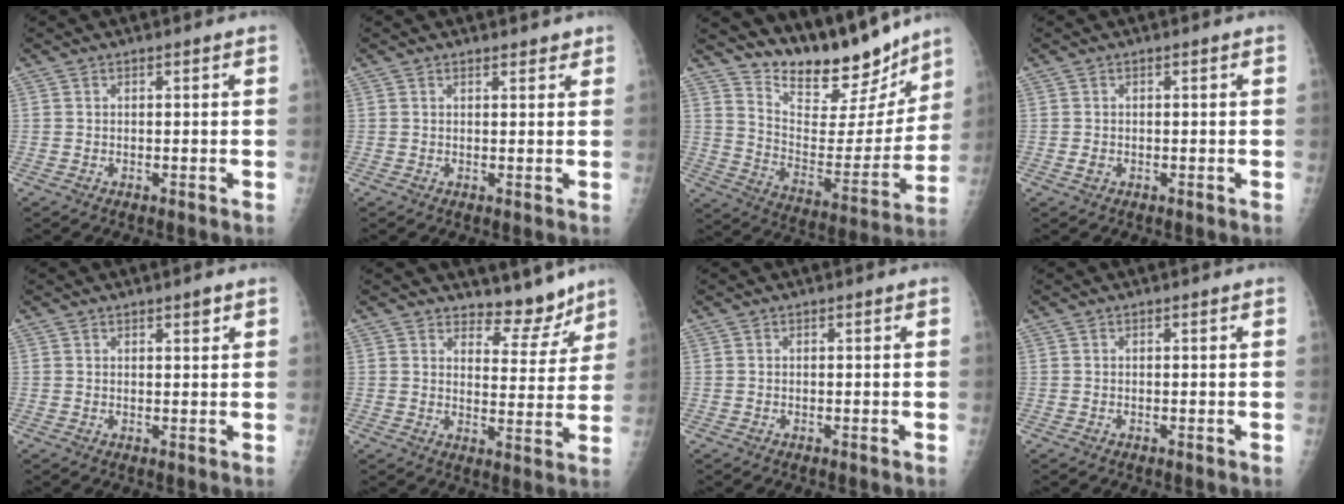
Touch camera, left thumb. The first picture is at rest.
{"total": 1.9, "force": [1.6, 0.8, 0.6], "torque": [0.005, -0.006, 0.018]}
{"total": 20.6, "force": [17.5, 6.9, 8.4], "torque": [-0.082, -0.114, 0.275]}
{"total": 0.9, "force": [-0.2, 0.7, 0.5], "torque": [-0.007, 0.000, -0.001]}
{"total": 1.6, "force": [1.2, 0.5, 1.0], "torque": [-0.007, -0.006, 0.017]}
{"total": 7.4, "force": [6.7, 3.0, 1.1], "torque": [0.015, -0.061, 0.096]}
{"total": 0.0}
{"total": 0.0}